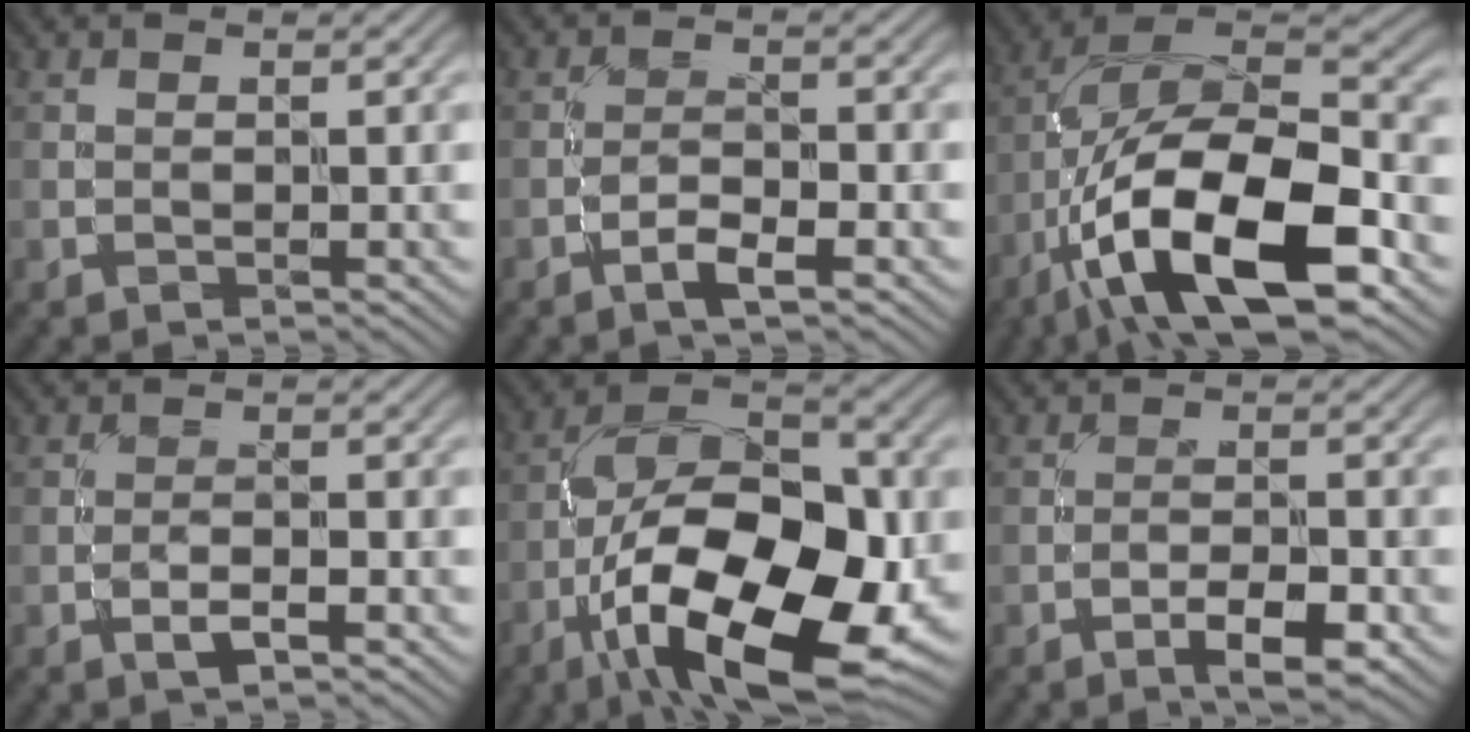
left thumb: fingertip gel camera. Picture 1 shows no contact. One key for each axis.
{"total": 2.6, "fx": -1.8, "fy": 0.6, "fz": 1.9, "tx": -0.037, "ty": 0.007, "tz": -0.037}
{"total": 18.1, "fx": -7.8, "fy": 7.3, "fz": 14.7, "tx": -0.266, "ty": 0.003, "tz": -0.146}
{"total": 1.7, "fx": -1.0, "fy": 0.4, "fz": 1.3, "tx": -0.023, "ty": 0.006, "tz": -0.019}
{"total": 18.2, "fx": -6.5, "fy": 8.5, "fz": 14.8, "tx": -0.239, "ty": 0.000, "tz": -0.120}
{"total": 4.0, "fx": -2.3, "fy": 1.1, "fz": 3.1, "tx": -0.052, "ty": 0.006, "tz": -0.037}